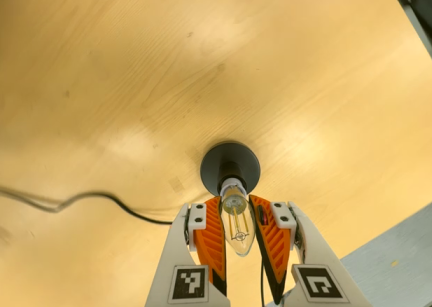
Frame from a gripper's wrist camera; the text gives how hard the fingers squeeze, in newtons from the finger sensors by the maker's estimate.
{"total": 20.9, "left": 20.6, "right": 21.3}